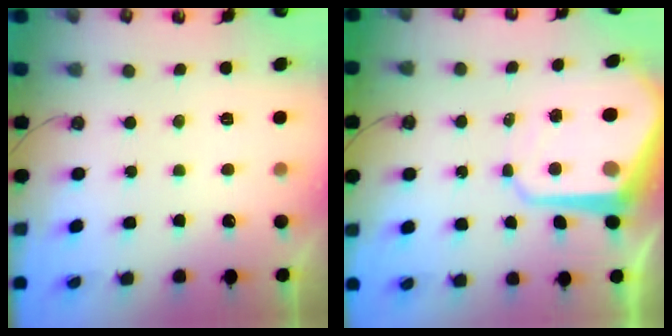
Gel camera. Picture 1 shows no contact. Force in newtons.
{"total": 11.2, "press": 11.1, "slide": 1.0}